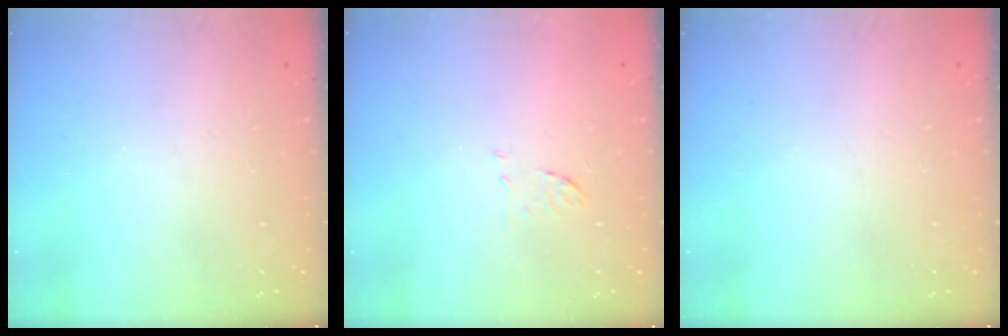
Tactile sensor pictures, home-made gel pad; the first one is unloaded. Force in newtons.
{"total": 5.4, "press": 5.3, "slide": 1.0}
{"total": 0.0}